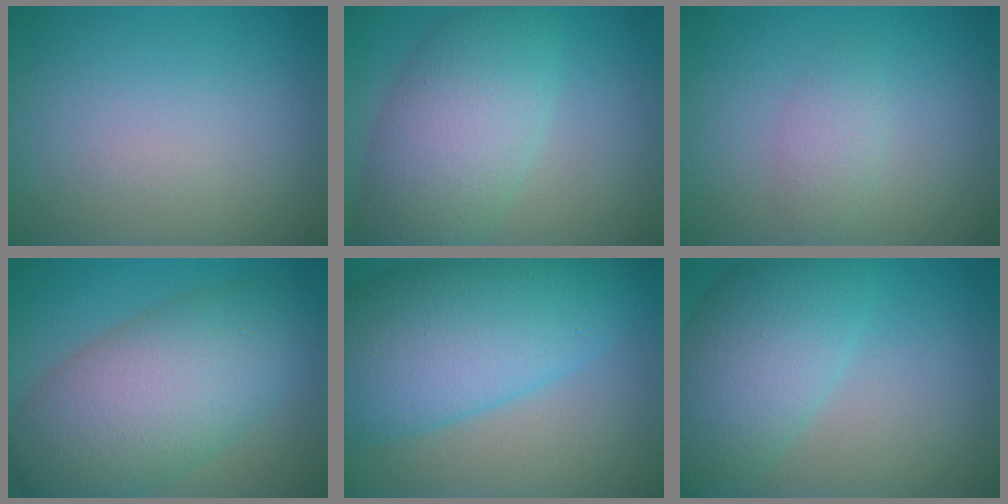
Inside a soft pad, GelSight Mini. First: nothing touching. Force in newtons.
{"total": 7.8, "press": 7.8, "slide": 0.3}
{"total": 1.7, "press": 1.7, "slide": 0.0}
{"total": 10.4, "press": 10.4, "slide": 0.2}
{"total": 12.1, "press": 12.1, "slide": 0.1}
{"total": 7.4, "press": 7.4, "slide": 0.1}